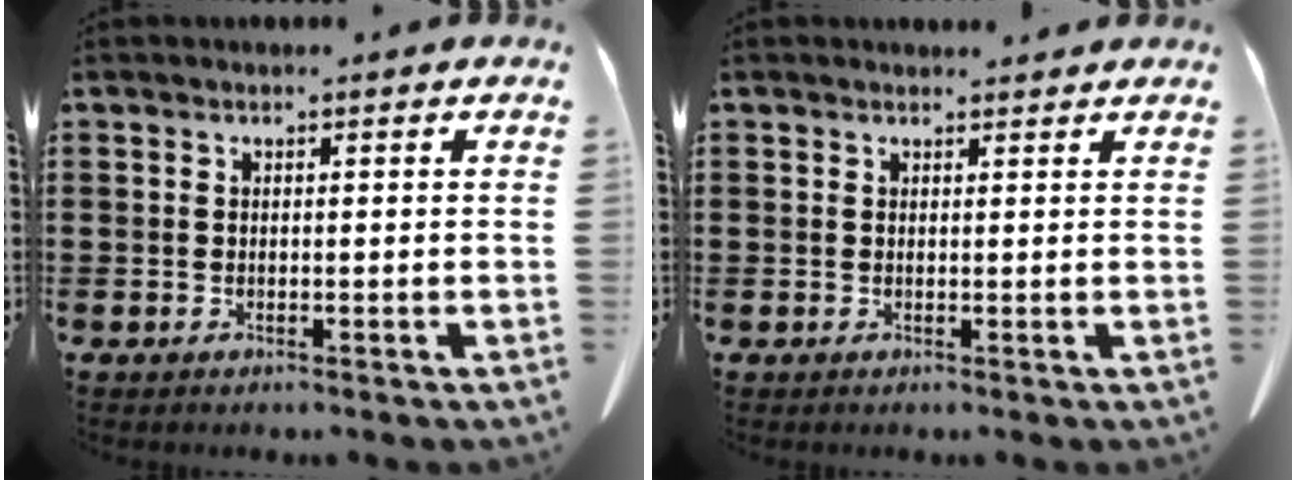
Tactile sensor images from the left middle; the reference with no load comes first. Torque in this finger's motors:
{"motor_torque": [-0.32, 0.14, -0.23, -0.04]}